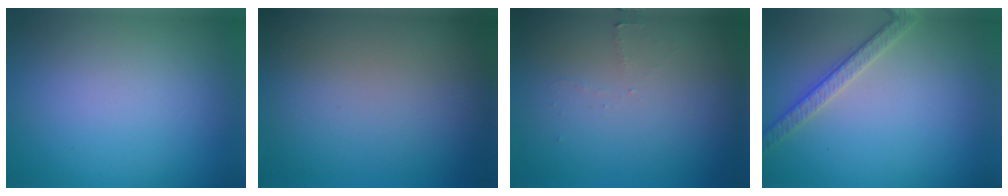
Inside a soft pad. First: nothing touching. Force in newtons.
{"total": 0.0}
{"total": 0.9, "press": 0.8, "slide": 0.3}
{"total": 2.6, "press": 2.6, "slide": 0.5}